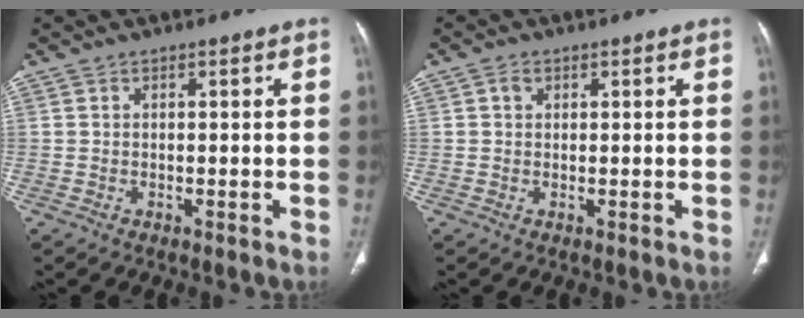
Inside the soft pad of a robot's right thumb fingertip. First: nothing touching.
{"total": 1.3, "force": [0.5, 1.1, 0.6], "torque": [-0.005, 0.001, 0.006]}